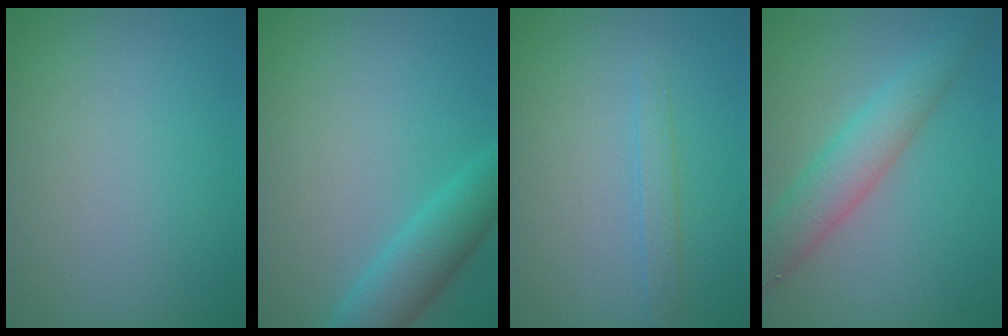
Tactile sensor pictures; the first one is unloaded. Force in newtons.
{"total": 4.0, "press": 4.0, "slide": 0.2}
{"total": 1.3, "press": 1.3, "slide": 0.0}
{"total": 4.2, "press": 4.2, "slide": 0.2}